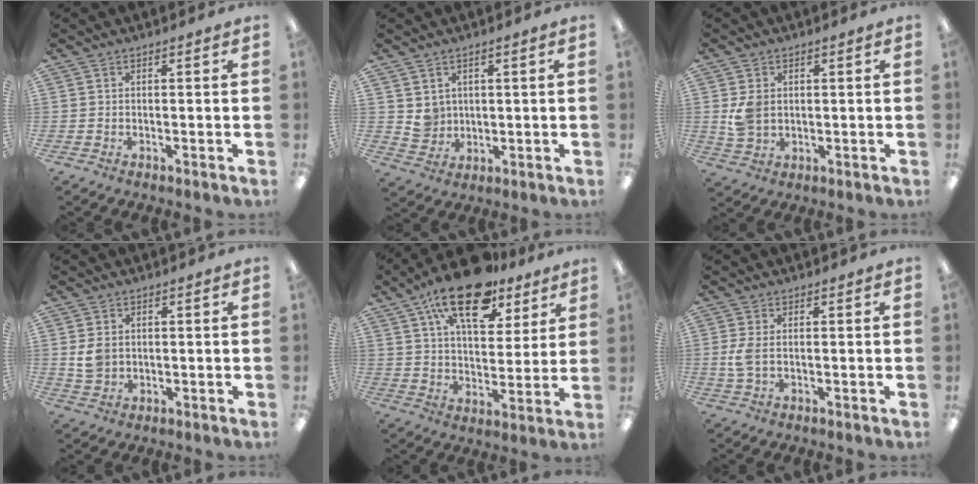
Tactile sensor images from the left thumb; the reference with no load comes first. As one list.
[{"total": 4.5, "force": [2.3, 3.8, 0.4], "torque": [-0.005, -0.008, 0.043]}, {"total": 5.6, "force": [1.0, 4.3, 3.4], "torque": [-0.057, -0.001, 0.018]}, {"total": 4.5, "force": [0.9, 3.6, 2.6], "torque": [-0.050, 0.000, 0.015]}, {"total": 19.8, "force": [13.0, 9.0, 11.8], "torque": [-0.191, -0.061, 0.219]}, {"total": 4.4, "force": [0.2, 2.2, 3.8], "torque": [-0.076, -0.001, -0.001]}]